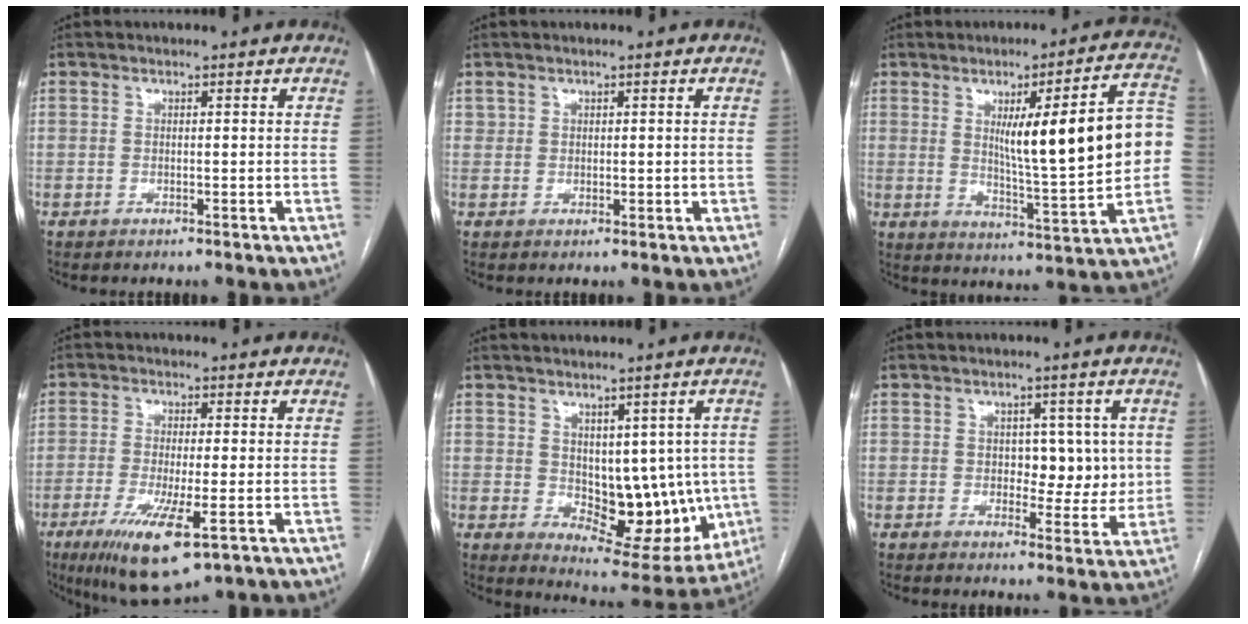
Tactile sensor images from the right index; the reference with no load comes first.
{"total": 1.4, "force": [0.7, 1.2, 0.3], "torque": [-0.002, 0.002, 0.015]}
{"total": 17.3, "force": [1.8, 1.4, 17.2], "torque": [-0.235, 0.013, 0.031]}
{"total": 10.7, "force": [-5.0, 1.9, 9.2], "torque": [-0.169, -0.032, -0.079]}
{"total": 13.1, "force": [-0.5, 7.5, 10.7], "torque": [-0.120, 0.003, 0.022]}
{"total": 5.9, "force": [0.7, 3.8, 4.5], "torque": [-0.041, 0.009, 0.014]}